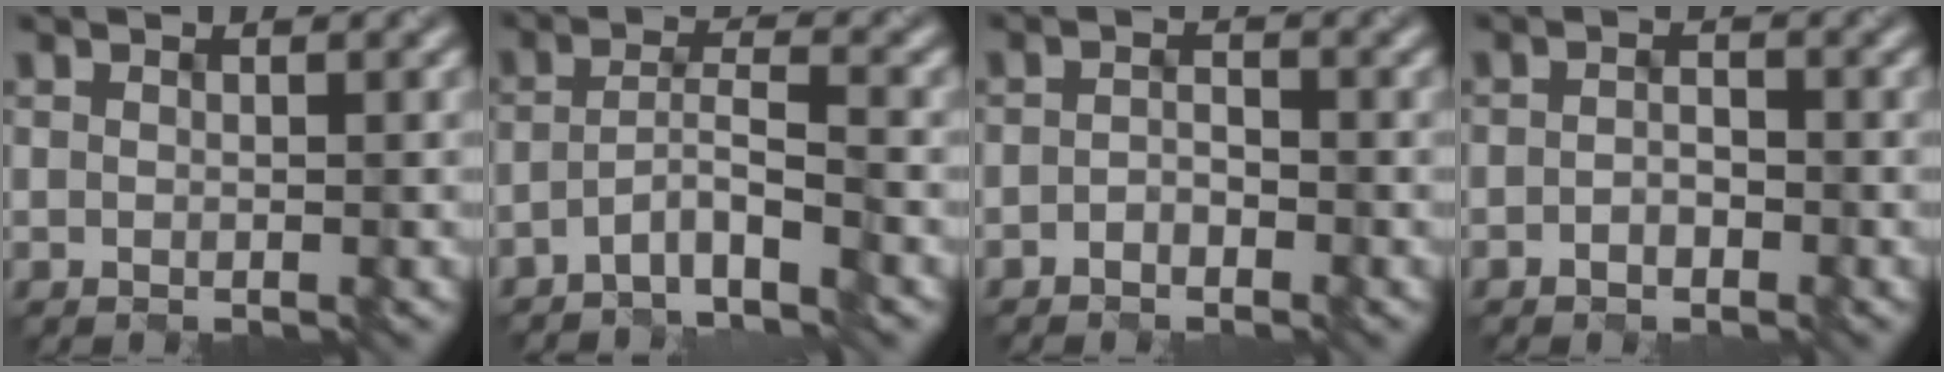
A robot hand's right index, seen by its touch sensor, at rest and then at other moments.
{"total": 3.2, "force": [-2.2, 0.4, 2.3], "torque": [-0.041, 0.011, -0.052]}
{"total": 1.7, "force": [-1.1, 0.9, 0.9], "torque": [-0.016, 0.003, -0.023]}
{"total": 1.7, "force": [-0.9, 1.0, 1.1], "torque": [-0.019, 0.001, -0.019]}